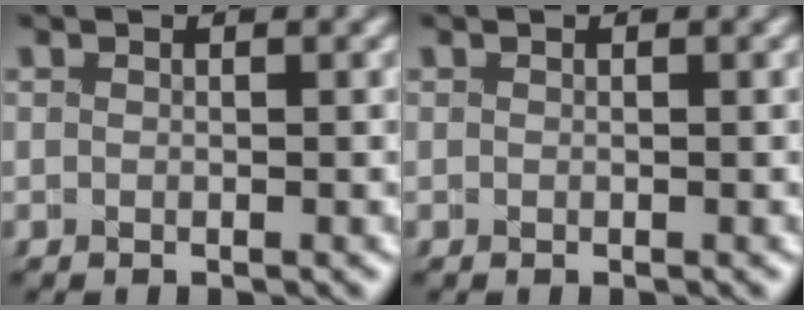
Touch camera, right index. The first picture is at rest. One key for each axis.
{"total": 0.0}